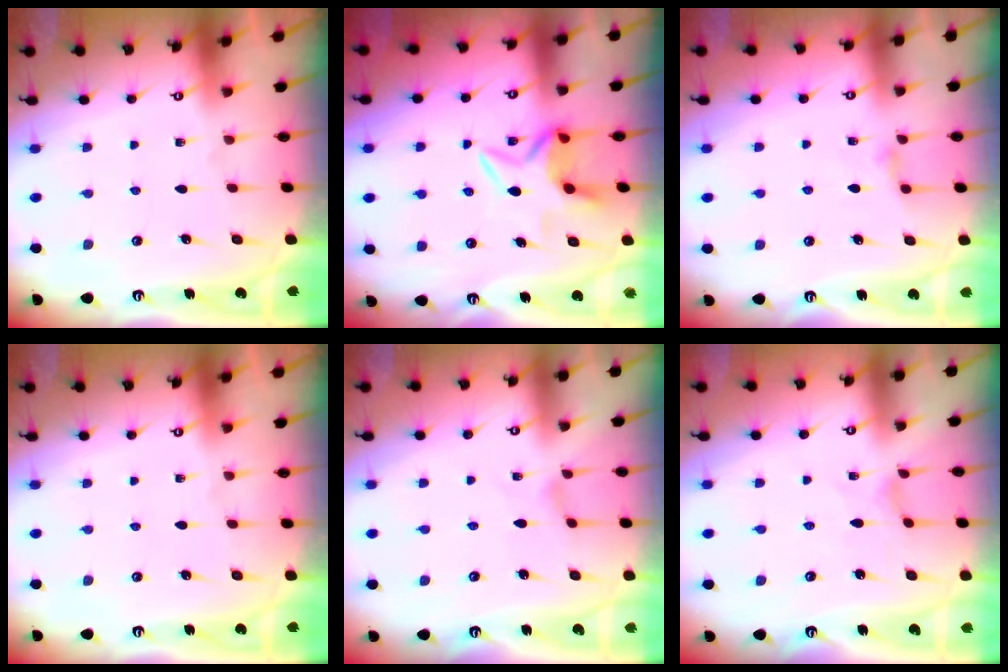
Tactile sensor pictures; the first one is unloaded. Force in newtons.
{"total": 5.3, "press": 5.2, "slide": 1.1}
{"total": 2.8, "press": 2.7, "slide": 0.6}
{"total": 0.0}
{"total": 0.0}
{"total": 0.6, "press": 0.5, "slide": 0.2}